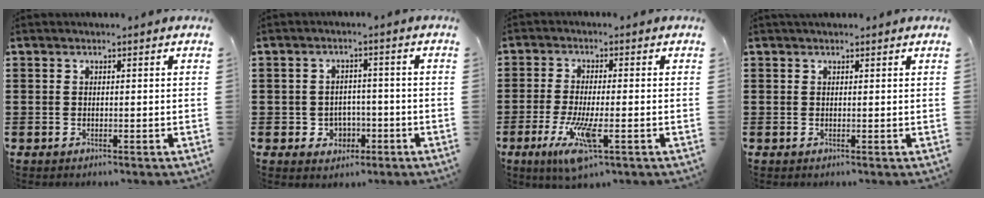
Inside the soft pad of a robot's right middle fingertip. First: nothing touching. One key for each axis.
{"total": 3.1, "fx": -1.4, "fy": 2.6, "fz": 1.1, "tx": -0.029, "ty": 0.003, "tz": -0.031}
{"total": 7.5, "fx": -3.0, "fy": 1.6, "fz": 6.7, "tx": -0.147, "ty": -0.018, "tz": -0.055}
{"total": 0.8, "fx": 0.8, "fy": 0.0, "fz": 0.1, "tx": -0.004, "ty": 0.001, "tz": 0.014}